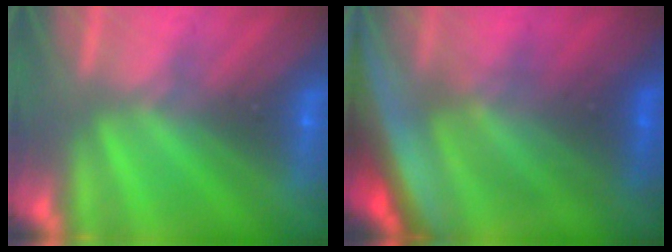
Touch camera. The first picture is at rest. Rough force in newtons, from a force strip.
{"total": 6.9}